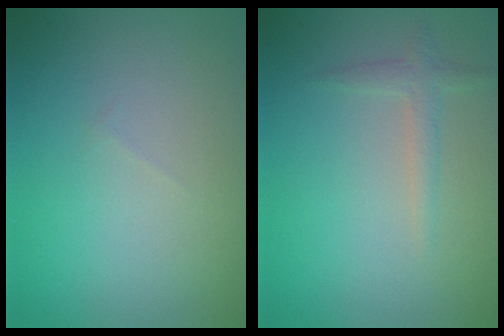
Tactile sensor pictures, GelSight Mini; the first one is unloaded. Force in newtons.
{"total": 1.4, "press": 1.4, "slide": 0.0}